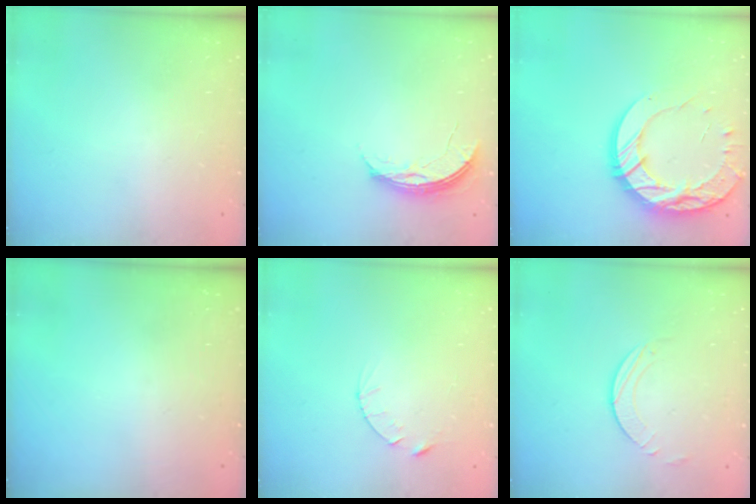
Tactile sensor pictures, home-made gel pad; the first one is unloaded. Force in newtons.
{"total": 5.6, "press": 5.6, "slide": 0.5}
{"total": 20.4, "press": 20.3, "slide": 1.7}
{"total": 0.0}
{"total": 4.1, "press": 4.0, "slide": 0.4}
{"total": 2.8, "press": 2.8, "slide": 0.2}